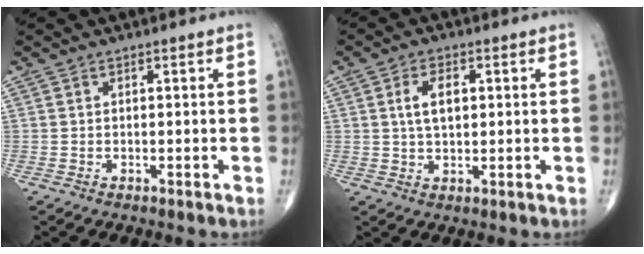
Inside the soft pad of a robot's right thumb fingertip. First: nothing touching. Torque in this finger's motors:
{"motor_torque": [0.23, 1.29, 0.56, -0.03, 0.02]}